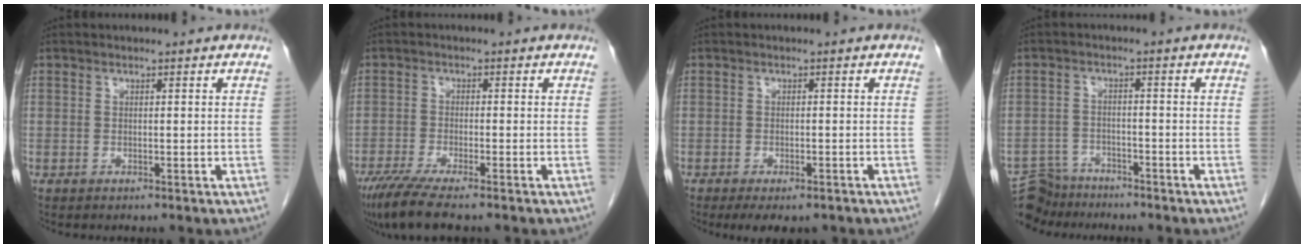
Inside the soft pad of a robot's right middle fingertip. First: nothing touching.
{"total": 7.8, "force": [-6.1, 0.6, 4.8], "torque": [-0.079, -0.020, -0.104]}
{"total": 5.6, "force": [-4.2, 2.3, 3.0], "torque": [-0.035, -0.005, -0.057]}
{"total": 6.4, "force": [-5.9, 2.4, -0.3], "torque": [0.007, 0.002, -0.106]}